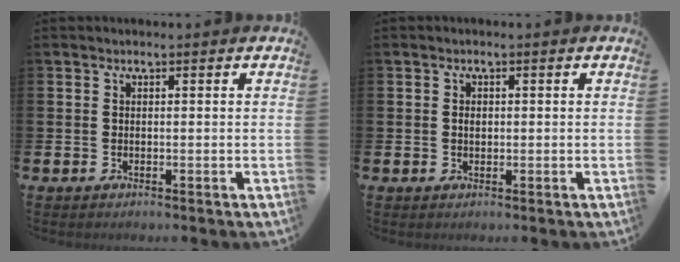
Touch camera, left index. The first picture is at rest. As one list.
[{"total": 0.9, "force": [0.1, 0.7, 0.7], "torque": [-0.005, 0.001, -0.001]}]